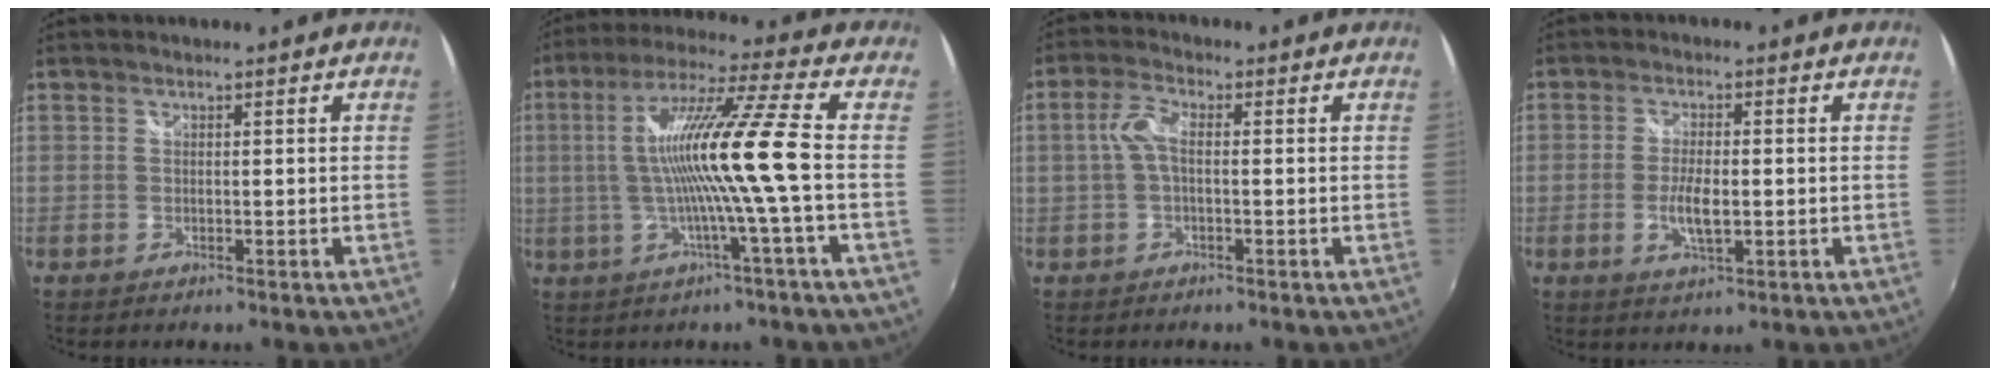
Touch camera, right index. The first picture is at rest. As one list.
[{"total": 14.3, "force": [-1.4, -2.1, 14.0], "torque": [-0.255, 0.002, -0.023]}, {"total": 4.2, "force": [-0.2, 1.6, 3.9], "torque": [-0.082, 0.009, -0.003]}, {"total": 5.3, "force": [-1.1, 1.7, 4.9], "torque": [-0.099, -0.007, -0.020]}]